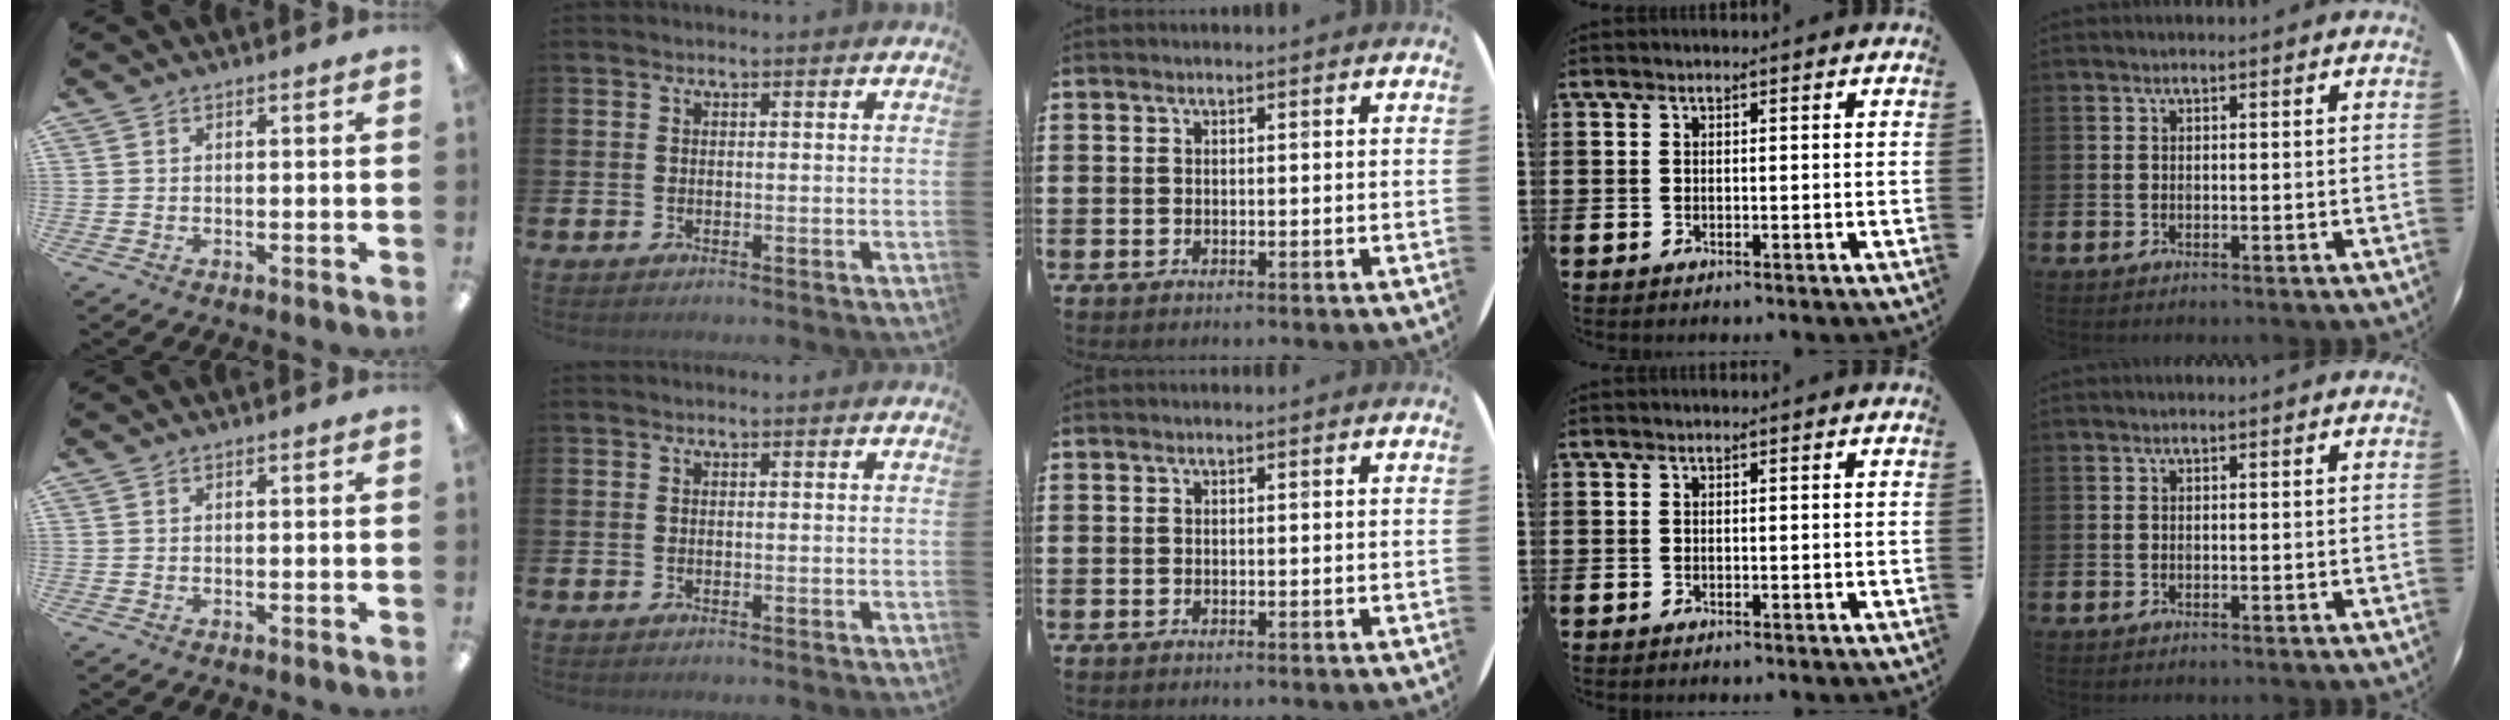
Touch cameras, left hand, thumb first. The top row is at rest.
{}